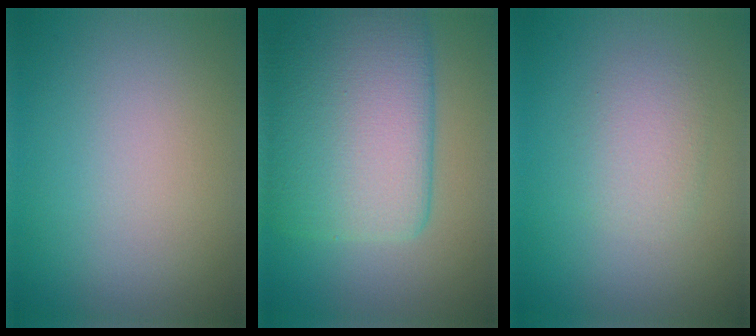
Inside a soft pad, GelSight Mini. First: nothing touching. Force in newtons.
{"total": 9.5, "press": 9.5, "slide": 0.3}
{"total": 2.1, "press": 2.1, "slide": 0.0}